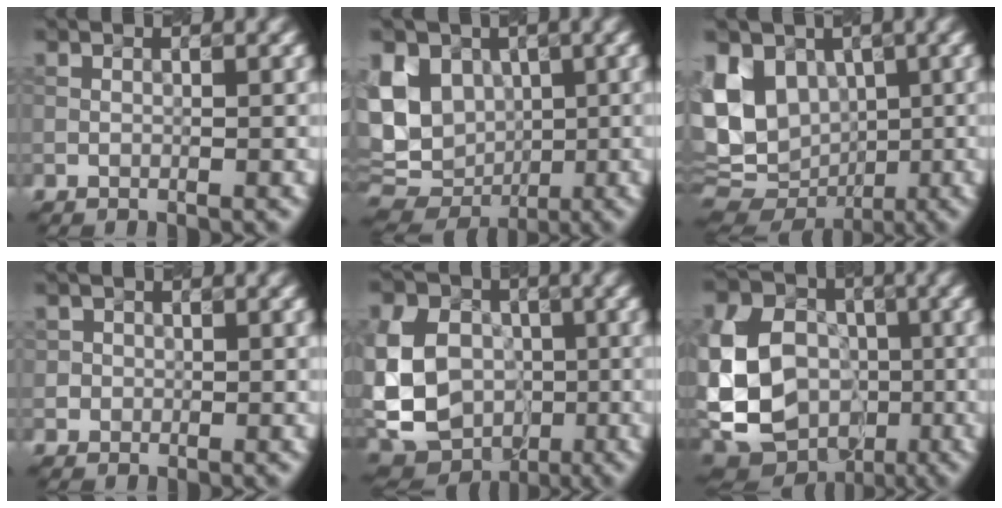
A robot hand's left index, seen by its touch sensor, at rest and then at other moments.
{"total": 12.0, "force": [1.7, 9.9, 6.4], "torque": [-0.130, 0.018, 0.018]}
{"total": 10.7, "force": [0.7, 8.8, 6.1], "torque": [-0.116, 0.007, 0.013]}
{"total": 1.0, "force": [0.0, 1.0, 0.0], "torque": [0.013, -0.003, 0.002]}
{"total": 11.4, "force": [-1.9, 9.2, 6.4], "torque": [-0.123, -0.007, -0.035]}
{"total": 13.1, "force": [-3.3, 10.8, 6.8], "torque": [-0.151, -0.017, -0.068]}